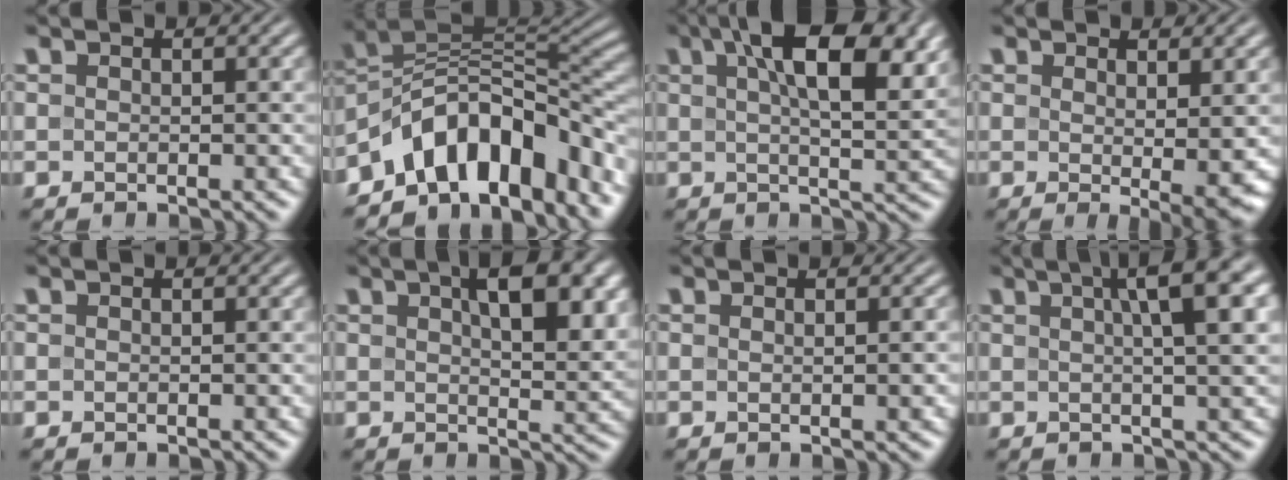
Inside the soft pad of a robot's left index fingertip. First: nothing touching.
{"total": 11.0, "force": [-6.4, 5.7, 6.9], "torque": [-0.102, 0.018, -0.130]}
{"total": 10.2, "force": [4.2, 3.6, 8.6], "torque": [-0.115, 0.014, 0.053]}
{"total": 3.7, "force": [0.4, 0.5, 3.6], "torque": [-0.050, -0.013, 0.009]}
{"total": 0.0}
{"total": 7.5, "force": [3.0, 2.8, 6.3], "torque": [-0.089, 0.008, 0.042]}
{"total": 1.3, "force": [0.0, 0.2, 1.3], "torque": [-0.015, 0.003, -0.002]}
{"total": 8.1, "force": [2.7, 2.0, 7.4], "torque": [-0.073, 0.022, 0.031]}